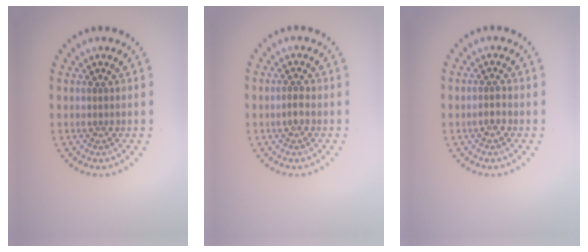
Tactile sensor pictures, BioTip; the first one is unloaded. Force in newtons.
{"total": 1.0, "press": 1.0, "slide": 0.3}
{"total": 1.1, "press": 1.0, "slide": 0.5}